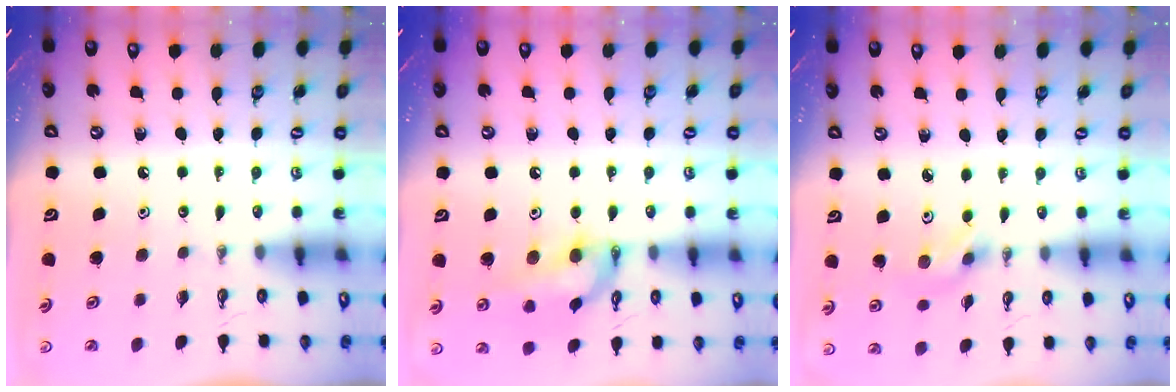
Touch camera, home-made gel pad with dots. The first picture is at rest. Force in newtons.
{"total": 13.9, "press": 13.7, "slide": 1.8}
{"total": 2.0, "press": 1.9, "slide": 0.4}